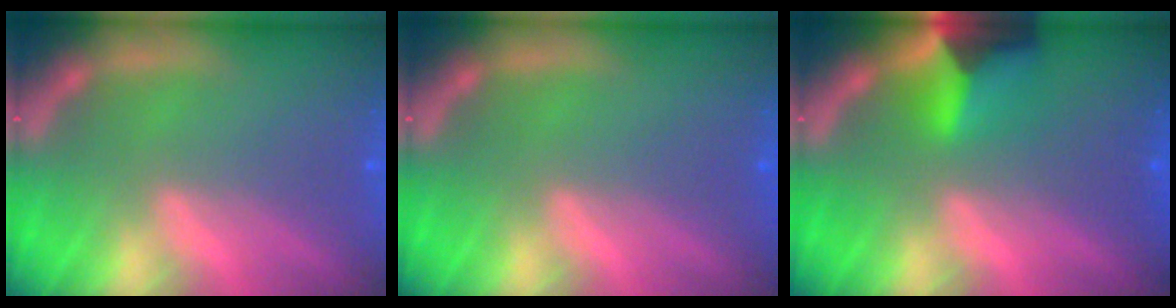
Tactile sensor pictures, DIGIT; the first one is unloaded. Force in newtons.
{"total": 0.0}
{"total": 5.4}